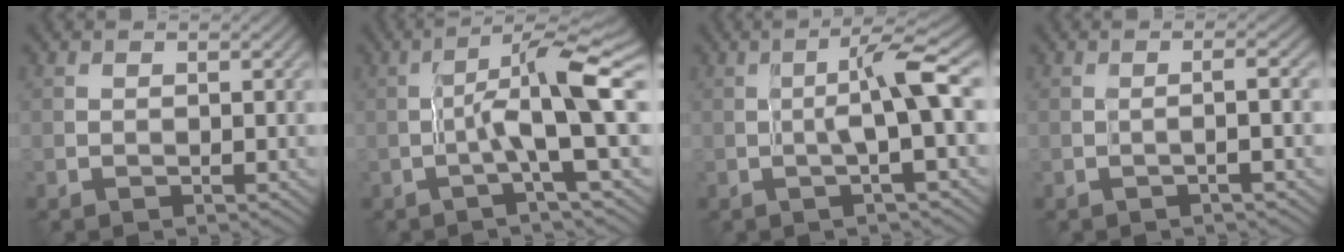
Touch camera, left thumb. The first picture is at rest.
{"total": 8.2, "force": [-0.6, 0.8, 8.1], "torque": [-0.141, 0.020, -0.022]}
{"total": 5.6, "force": [-0.2, 0.3, 5.6], "torque": [-0.103, 0.014, -0.009]}
{"total": 2.3, "force": [-0.3, 0.3, 2.2], "torque": [-0.033, 0.009, -0.017]}